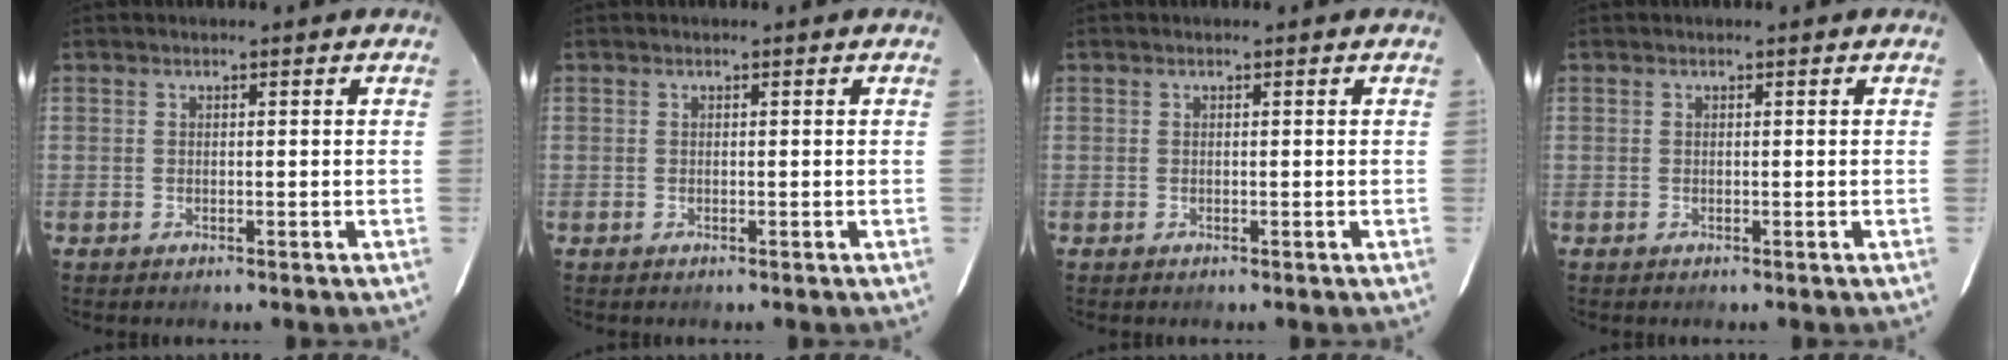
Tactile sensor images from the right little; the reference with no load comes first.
{"total": 0.0}
{"total": 0.0}
{"total": 0.0}